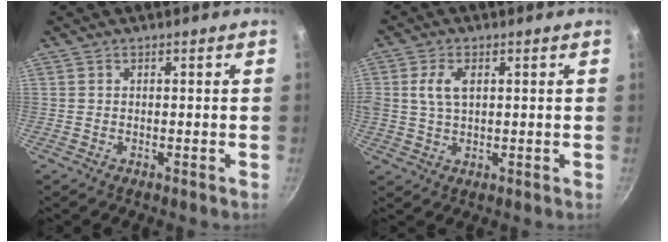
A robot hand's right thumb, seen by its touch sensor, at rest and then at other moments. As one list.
[{"total": 4.9, "force": [1.3, 2.8, 3.8], "torque": [-0.078, 0.001, 0.027]}]